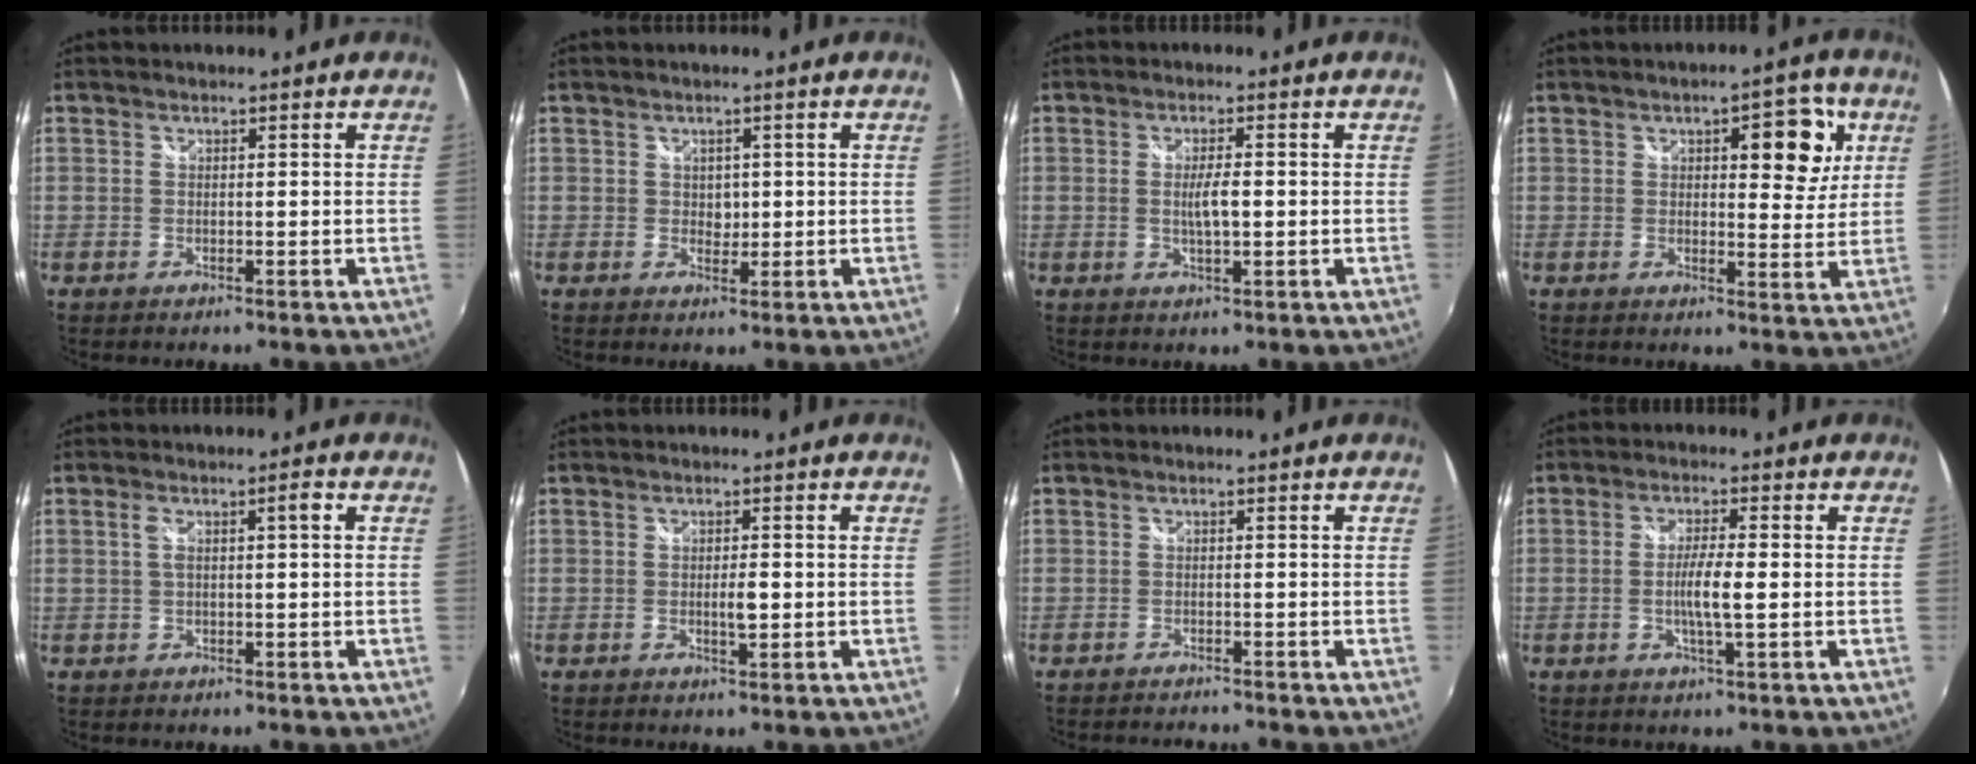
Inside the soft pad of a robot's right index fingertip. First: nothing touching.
{"total": 1.6, "force": [0.1, 1.5, 0.5], "torque": [-0.004, 0.003, 0.003]}
{"total": 3.4, "force": [-0.3, 0.6, 3.4], "torque": [-0.059, -0.002, -0.005]}
{"total": 8.5, "force": [3.1, 3.8, 6.9], "torque": [-0.084, 0.018, 0.042]}
{"total": 2.7, "force": [0.1, 0.5, 2.6], "torque": [-0.044, 0.008, 0.004]}
{"total": 2.2, "force": [-0.5, 0.7, 2.1], "torque": [-0.035, 0.001, -0.008]}
{"total": 3.8, "force": [-3.7, 0.1, 0.9], "torque": [-0.031, -0.015, -0.063]}
{"total": 4.6, "force": [-0.9, 0.1, 4.5], "torque": [-0.083, -0.002, -0.018]}